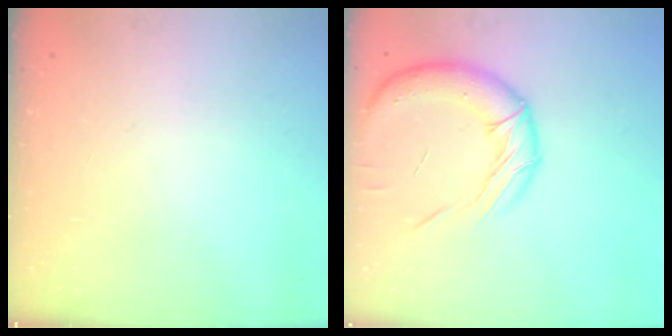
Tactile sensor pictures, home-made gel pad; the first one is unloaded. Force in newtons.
{"total": 18.1, "press": 17.9, "slide": 2.6}